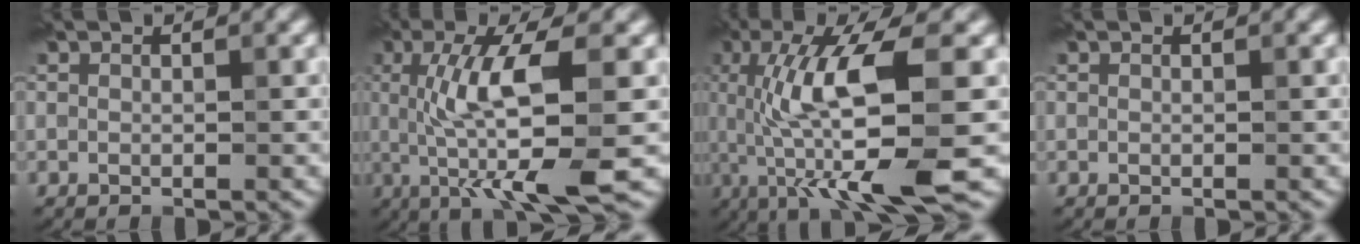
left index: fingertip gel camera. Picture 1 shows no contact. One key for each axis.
{"total": 9.5, "fx": -0.4, "fy": 2.3, "fz": 9.2, "tx": -0.156, "ty": -0.007, "tz": 0.000}
{"total": 11.4, "fx": -1.1, "fy": 2.6, "fz": 11.0, "tx": -0.192, "ty": 0.000, "tz": -0.012}
{"total": 0.0}